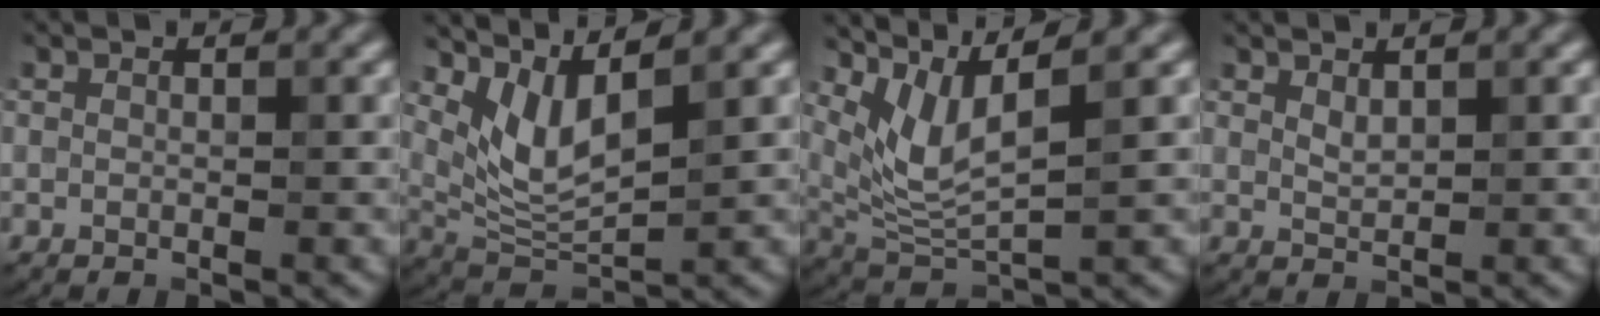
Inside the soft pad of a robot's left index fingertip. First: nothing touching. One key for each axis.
{"total": 4.7, "fx": 2.7, "fy": 1.5, "fz": 3.5, "tx": -0.081, "ty": -0.015, "tz": 0.061}
{"total": 4.9, "fx": 2.7, "fy": 1.2, "fz": 3.9, "tx": -0.093, "ty": -0.009, "tz": 0.065}
{"total": 1.1, "fx": 0.9, "fy": 0.4, "fz": 0.6, "tx": -0.016, "ty": -0.001, "tz": 0.020}